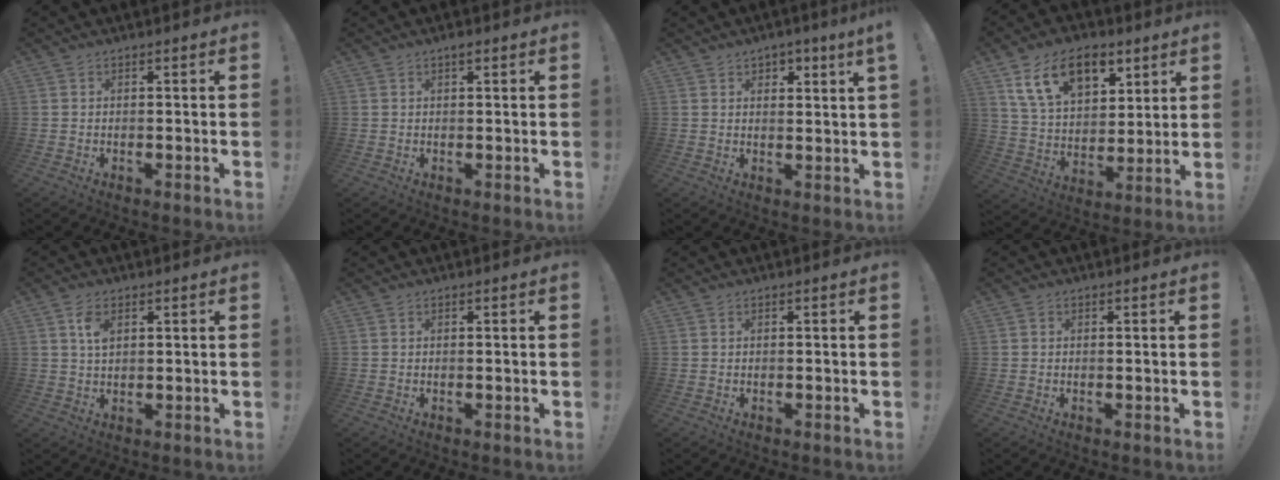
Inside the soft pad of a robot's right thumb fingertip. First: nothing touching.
{"total": 1.1, "force": [0.7, 0.4, 0.7], "torque": [-0.009, -0.001, 0.011]}
{"total": 2.9, "force": [2.1, 0.2, 2.0], "torque": [-0.028, -0.009, 0.034]}
{"total": 17.4, "force": [9.3, 10.5, 10.3], "torque": [-0.169, -0.036, 0.173]}
{"total": 4.6, "force": [1.9, 2.4, 3.4], "torque": [-0.047, -0.005, 0.029]}
{"total": 0.0}
{"total": 0.0}
{"total": 0.0}